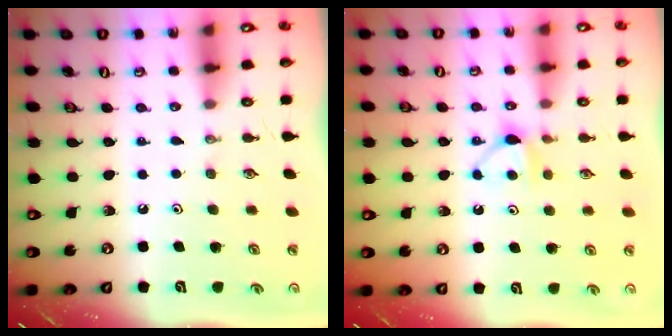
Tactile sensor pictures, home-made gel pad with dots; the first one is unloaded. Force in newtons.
{"total": 6.8, "press": 6.7, "slide": 0.8}